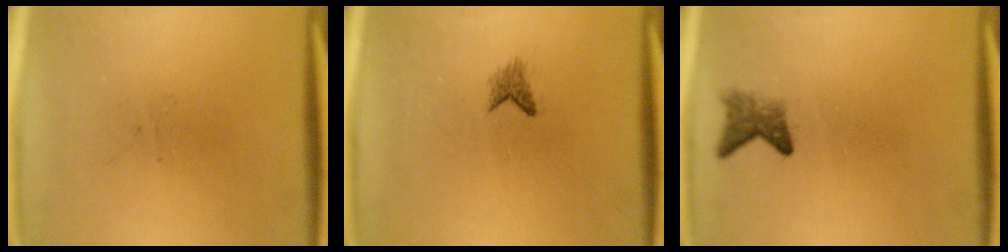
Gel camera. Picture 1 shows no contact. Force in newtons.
{"total": 1.2}
{"total": 2.4}